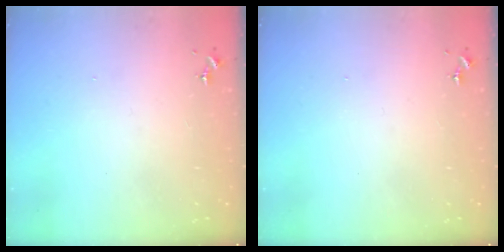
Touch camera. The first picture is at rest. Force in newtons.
{"total": 0.0}